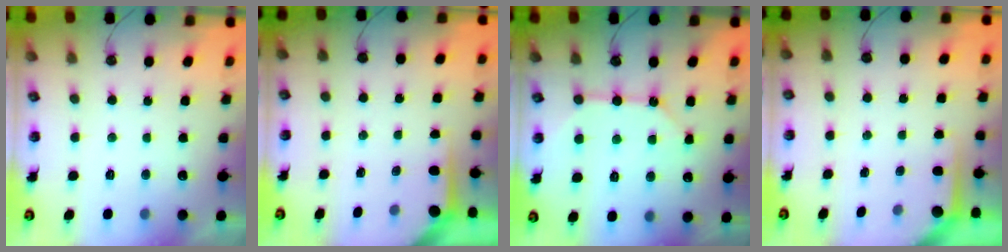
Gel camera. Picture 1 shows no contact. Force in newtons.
{"total": 3.6, "press": 3.6, "slide": 0.4}
{"total": 9.9, "press": 9.9, "slide": 0.8}
{"total": 3.8, "press": 3.8, "slide": 0.2}